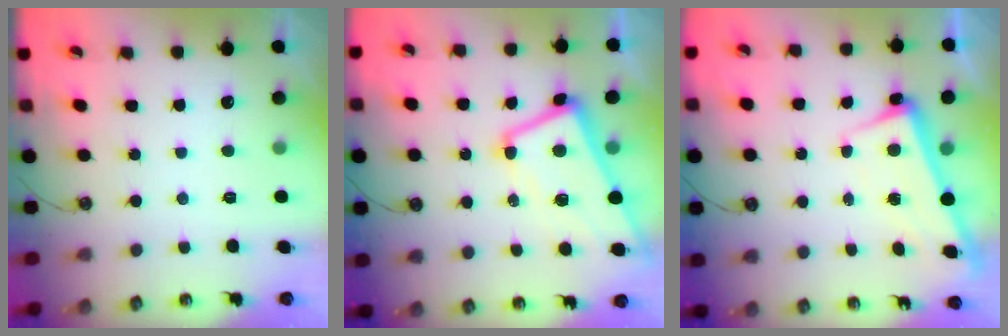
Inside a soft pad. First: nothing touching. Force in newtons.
{"total": 4.6, "press": 4.4, "slide": 1.2}
{"total": 2.3, "press": 2.2, "slide": 0.7}